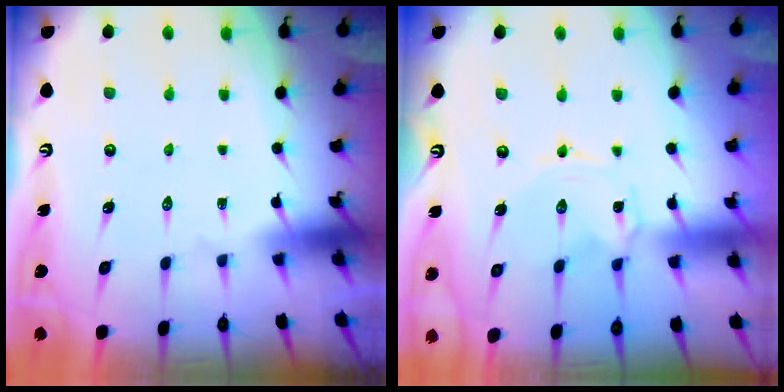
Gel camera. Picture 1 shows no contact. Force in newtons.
{"total": 0.7, "press": 0.7, "slide": 0.2}